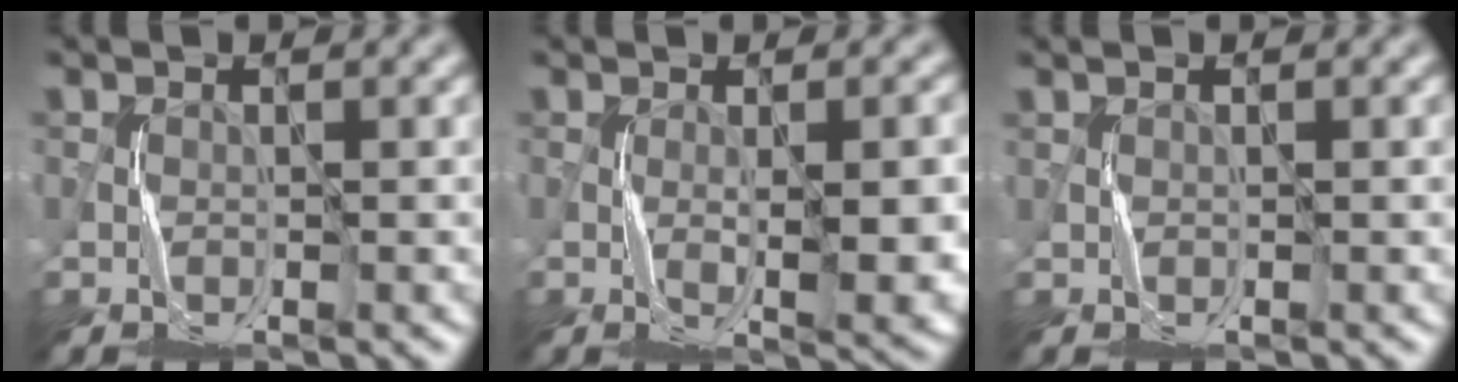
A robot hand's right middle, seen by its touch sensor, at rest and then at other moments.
{"total": 5.6, "force": [-0.5, 1.5, 5.3], "torque": [-0.087, -0.016, 0.005]}
{"total": 0.8, "force": [0.4, -0.4, -0.6], "torque": [0.013, -0.002, 0.009]}